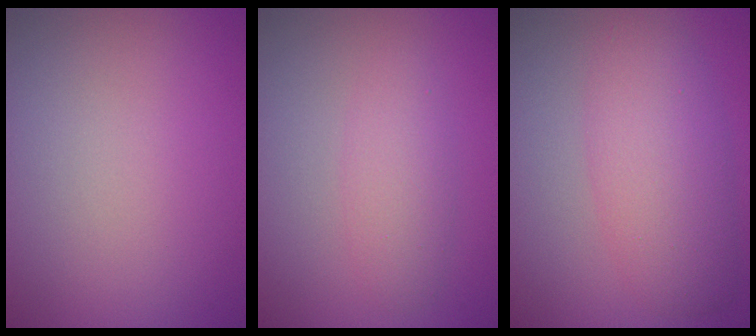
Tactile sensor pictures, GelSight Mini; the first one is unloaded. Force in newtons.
{"total": 2.4, "press": 2.4, "slide": 0.0}
{"total": 5.2, "press": 5.2, "slide": 0.2}